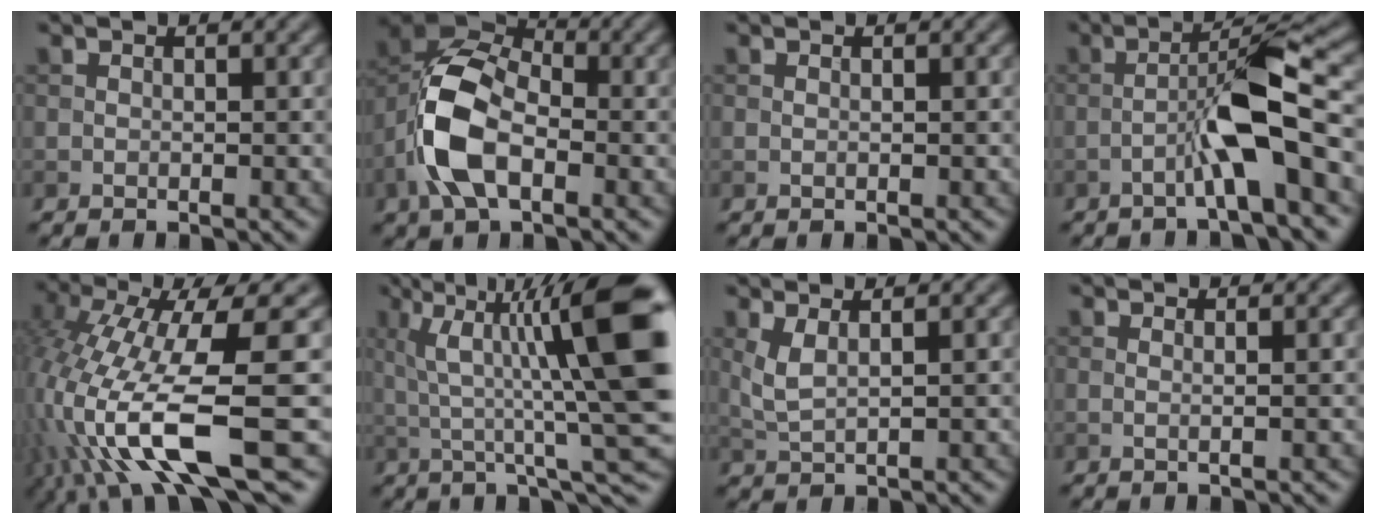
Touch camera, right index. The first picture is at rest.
{"total": 8.8, "force": [-2.6, 4.9, 6.7], "torque": [-0.148, 0.011, -0.060]}
{"total": 0.0}
{"total": 6.2, "force": [-2.3, 0.5, 5.7], "torque": [-0.099, 0.026, -0.043]}
{"total": 13.8, "force": [-2.9, 3.5, 13.0], "torque": [-0.259, -0.010, -0.041]}
{"total": 13.7, "force": [3.6, 2.9, 12.9], "torque": [-0.201, 0.011, 0.060]}
{"total": 2.4, "force": [1.0, 0.7, 2.1], "torque": [-0.052, -0.002, 0.024]}
{"total": 1.1, "force": [0.3, 0.4, 1.0], "torque": [-0.012, 0.001, -0.004]}